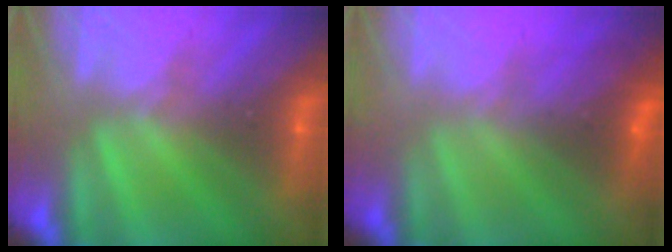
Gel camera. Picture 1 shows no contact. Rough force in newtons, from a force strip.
{"total": 2.8}